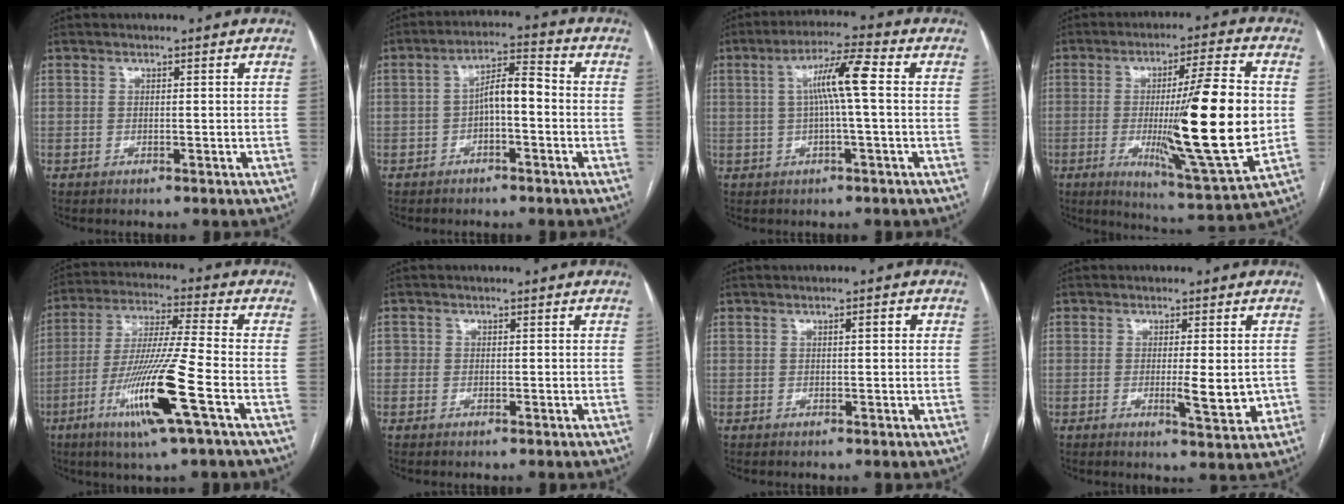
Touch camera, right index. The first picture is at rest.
{"total": 5.8, "force": [-0.8, 1.8, 5.5], "torque": [-0.094, 0.027, -0.015]}
{"total": 7.5, "force": [0.9, 0.0, 7.5], "torque": [-0.131, 0.016, 0.014]}
{"total": 20.2, "force": [-0.9, 0.5, 20.2], "torque": [-0.318, -0.023, -0.015]}
{"total": 15.0, "force": [-5.8, -0.6, 13.8], "torque": [-0.280, -0.021, -0.112]}
{"total": 1.1, "force": [0.0, 1.1, 0.3], "torque": [0.002, 0.005, -0.001]}
{"total": 1.7, "force": [0.5, 0.4, 1.6], "torque": [-0.021, 0.003, 0.006]}
{"total": 5.4, "force": [-0.7, 1.2, 5.2], "torque": [-0.074, -0.008, -0.009]}